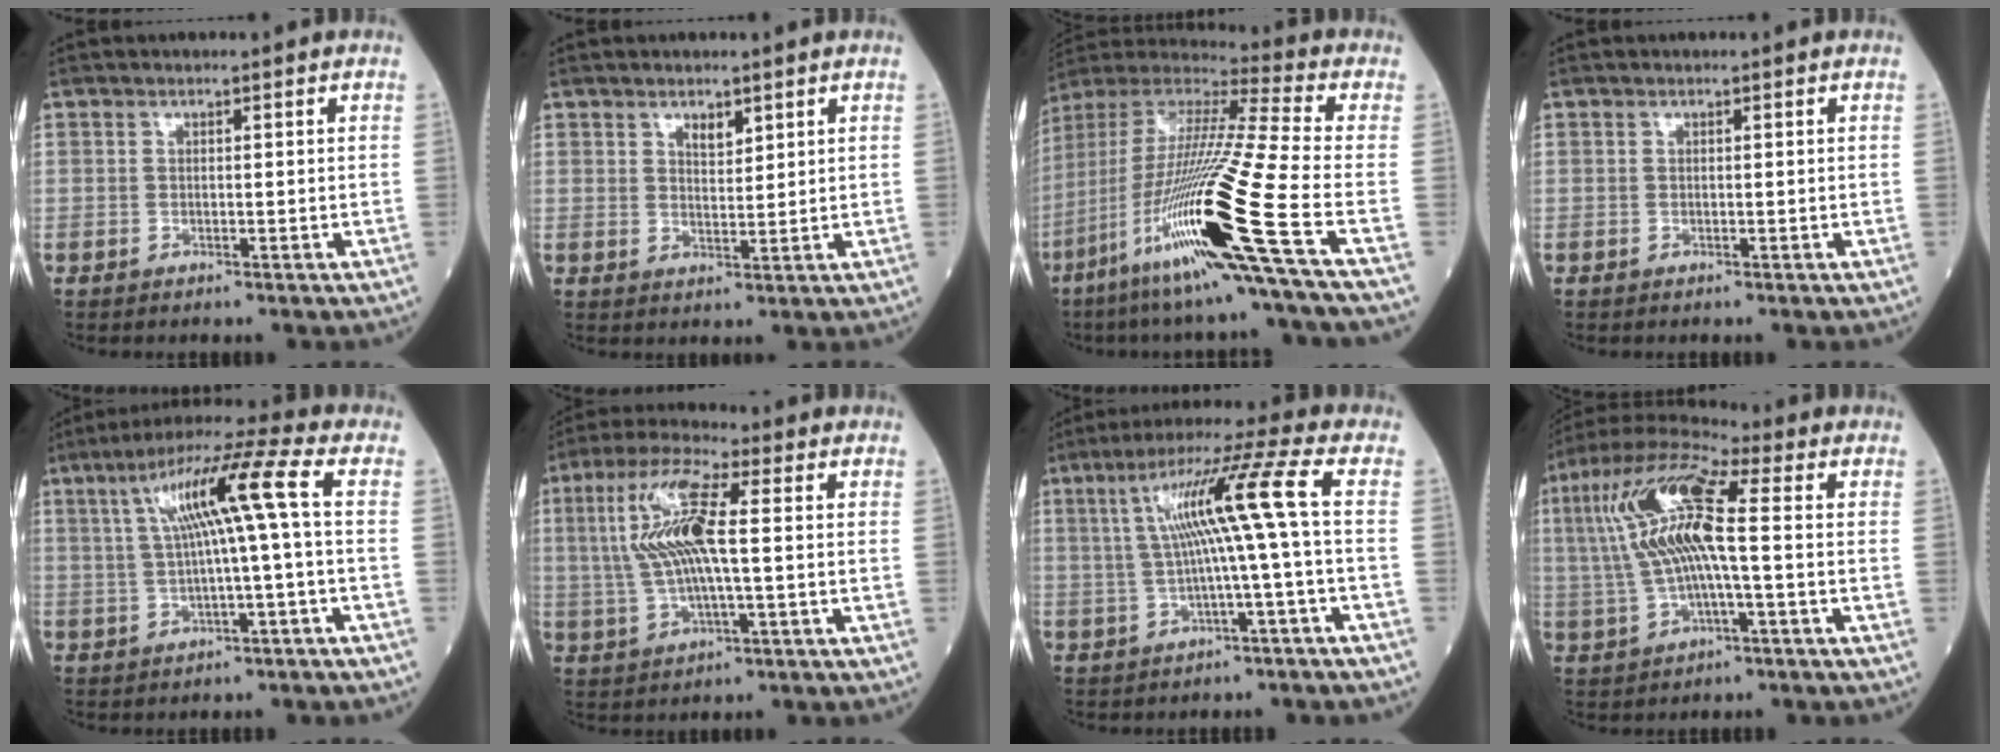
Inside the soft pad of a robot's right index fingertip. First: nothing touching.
{"total": 2.5, "force": [1.6, 1.1, 1.5], "torque": [-0.025, -0.004, 0.031]}
{"total": 25.5, "force": [-10.5, -1.2, 23.2], "torque": [-0.460, -0.050, -0.202]}
{"total": 0.0}
{"total": 11.1, "force": [1.7, -0.6, 11.0], "torque": [-0.191, 0.031, 0.032]}
{"total": 11.6, "force": [1.5, 2.2, 11.3], "torque": [-0.247, 0.018, 0.027]}
{"total": 10.9, "force": [0.7, -1.6, 10.7], "torque": [-0.187, 0.030, 0.016]}
{"total": 14.3, "force": [1.2, 2.5, 14.0], "torque": [-0.296, 0.027, 0.018]}